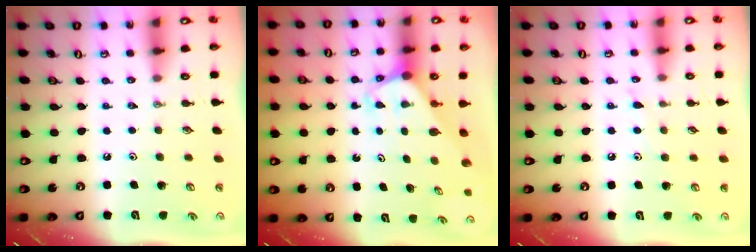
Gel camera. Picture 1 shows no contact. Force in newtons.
{"total": 2.0, "press": 2.0, "slide": 0.2}
{"total": 5.6, "press": 5.6, "slide": 0.7}